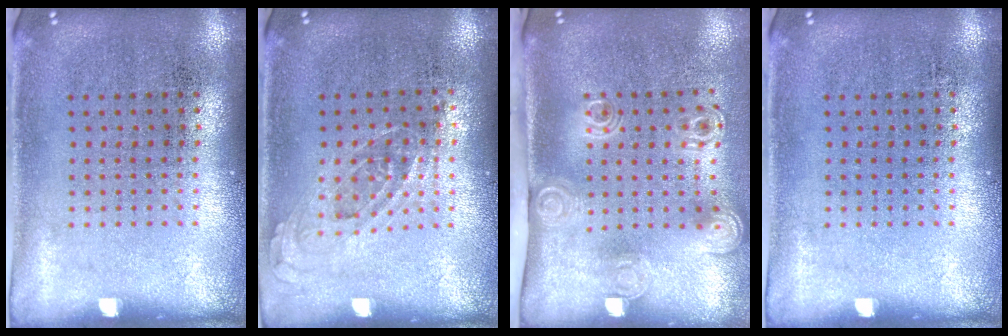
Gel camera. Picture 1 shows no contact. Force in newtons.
{"total": 0.8, "press": 0.8, "slide": 0.3}
{"total": 2.1, "press": 1.5, "slide": 1.5}
{"total": 0.0}